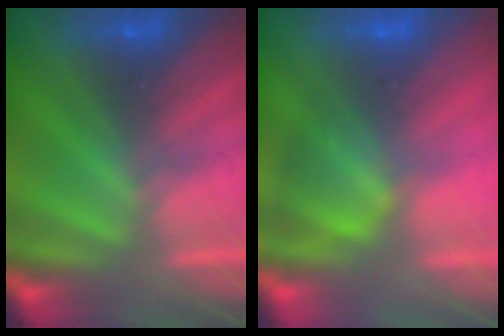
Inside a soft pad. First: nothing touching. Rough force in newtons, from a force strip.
{"total": 2.6}